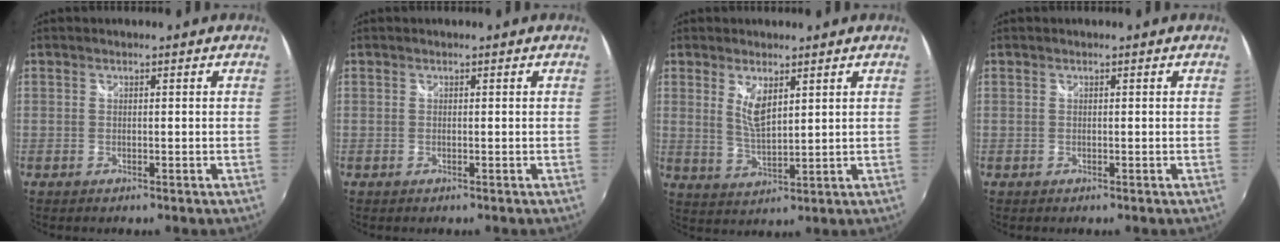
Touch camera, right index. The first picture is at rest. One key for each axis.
{"total": 0.0}
{"total": 5.2, "fx": 2.4, "fy": 1.8, "fz": 4.2, "tx": -0.075, "ty": -0.009, "tz": 0.046}
{"total": 0.0}